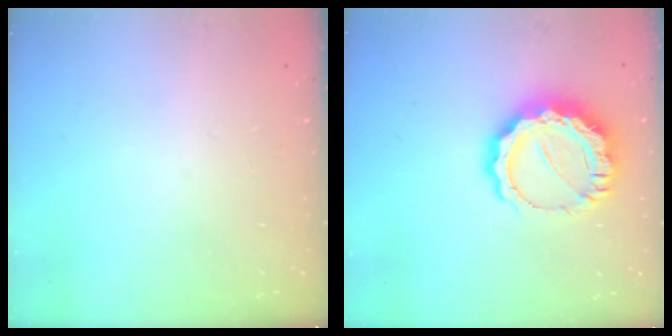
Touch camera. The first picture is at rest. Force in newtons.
{"total": 14.7, "press": 14.7, "slide": 1.3}